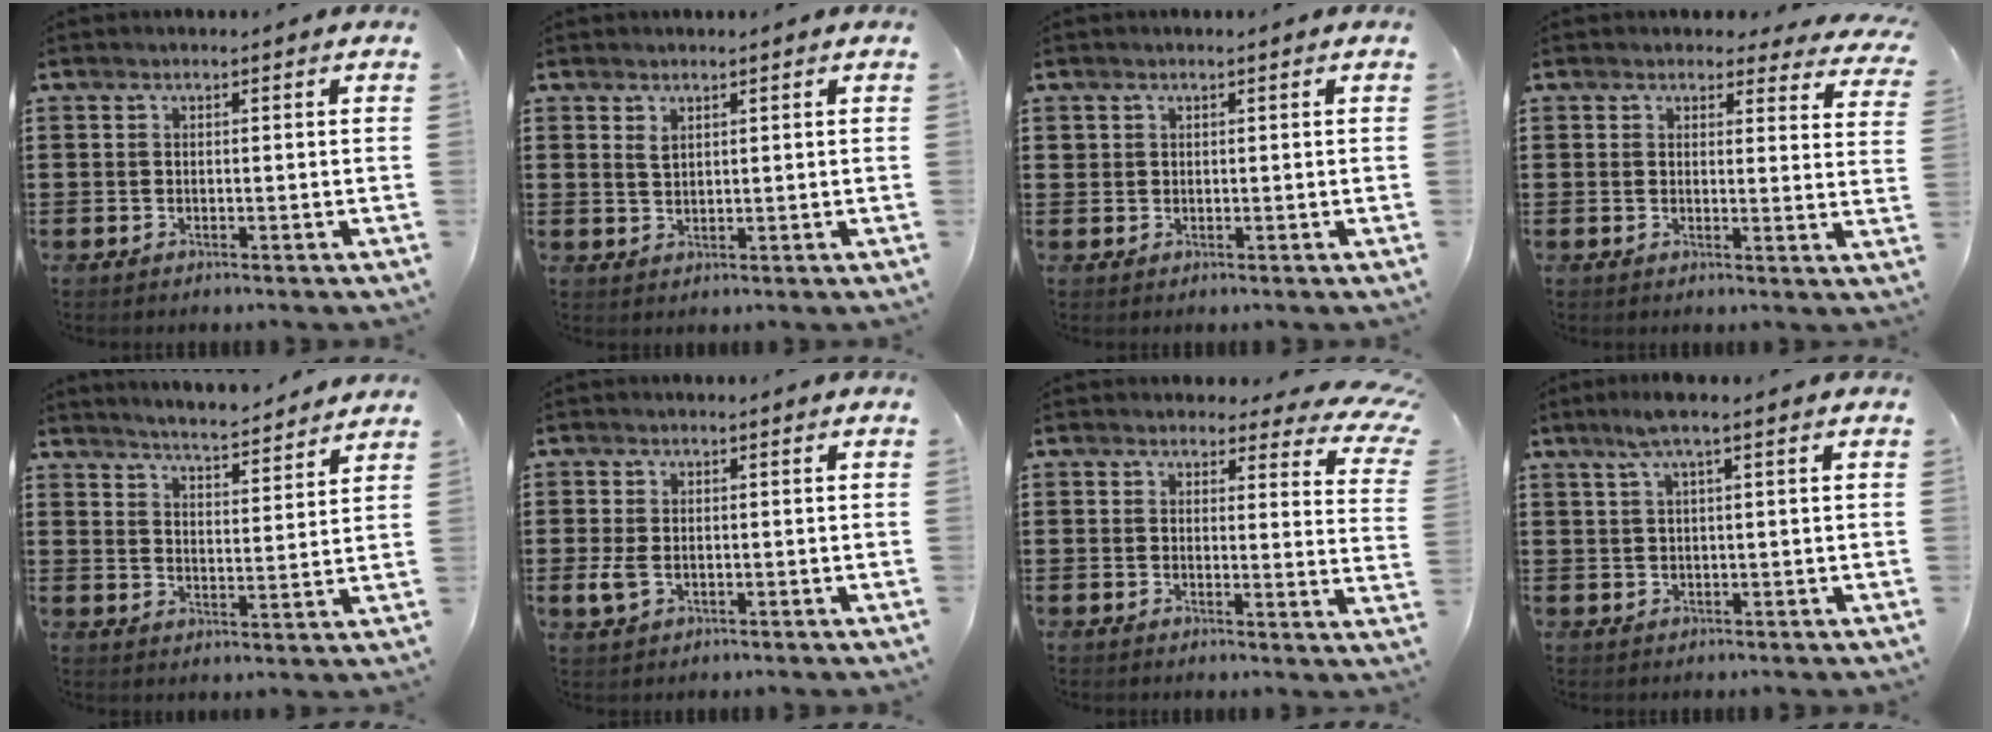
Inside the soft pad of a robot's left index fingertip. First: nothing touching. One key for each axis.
{"total": 1.7, "fx": 1.1, "fy": 0.9, "fz": 0.8, "tx": -0.011, "ty": -0.002, "tz": 0.021}
{"total": 0.8, "fx": 0.5, "fy": 0.6, "fz": 0.1, "tx": -0.004, "ty": 0.003, "tz": 0.011}
{"total": 2.9, "fx": 2.7, "fy": 0.6, "fz": 0.7, "tx": -0.017, "ty": -0.010, "tz": 0.048}
{"total": 4.3, "fx": 4.2, "fy": -0.6, "fz": 0.3, "tx": -0.026, "ty": -0.033, "tz": 0.071}
{"total": 2.4, "fx": -0.3, "fy": 1.5, "fz": 1.9, "tx": -0.053, "ty": -0.004, "tz": -0.009}
{"total": 3.8, "fx": 3.2, "fy": 1.1, "fz": 1.6, "tx": -0.032, "ty": -0.013, "tz": 0.054}
{"total": 2.9, "fx": 1.4, "fy": -0.2, "fz": 2.5, "tx": -0.051, "ty": -0.001, "tz": 0.023}